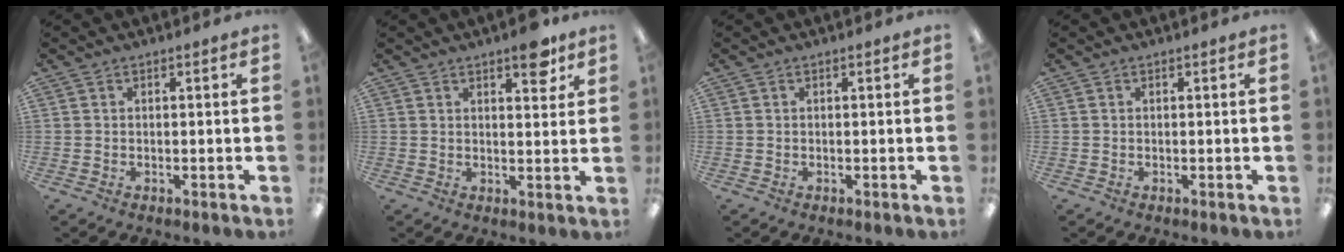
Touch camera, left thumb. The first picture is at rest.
{"total": 6.3, "force": [4.3, 2.4, 3.9], "torque": [-0.030, -0.029, 0.066]}
{"total": 0.0}
{"total": 0.0}